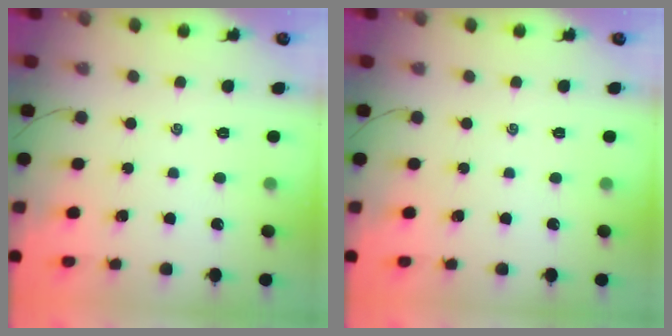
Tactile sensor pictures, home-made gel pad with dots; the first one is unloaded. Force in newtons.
{"total": 0.0}